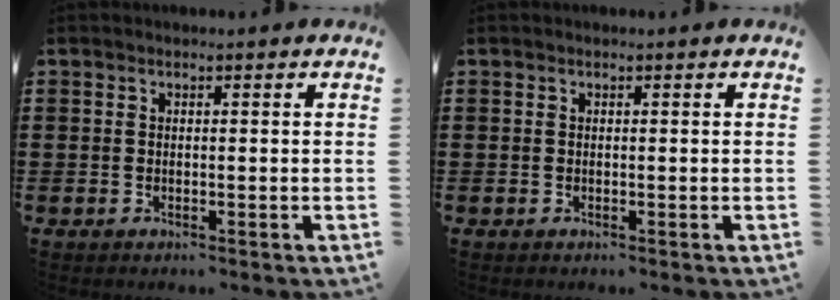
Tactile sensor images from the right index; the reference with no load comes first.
{"total": 0.0}